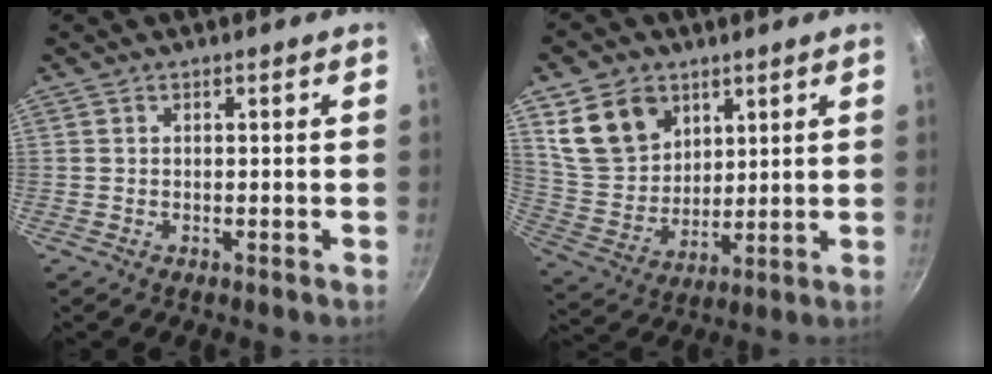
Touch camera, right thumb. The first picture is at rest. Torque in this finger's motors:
{"motor_torque": [-0.95, 1.38, 0.24, 0.07, 0.04]}